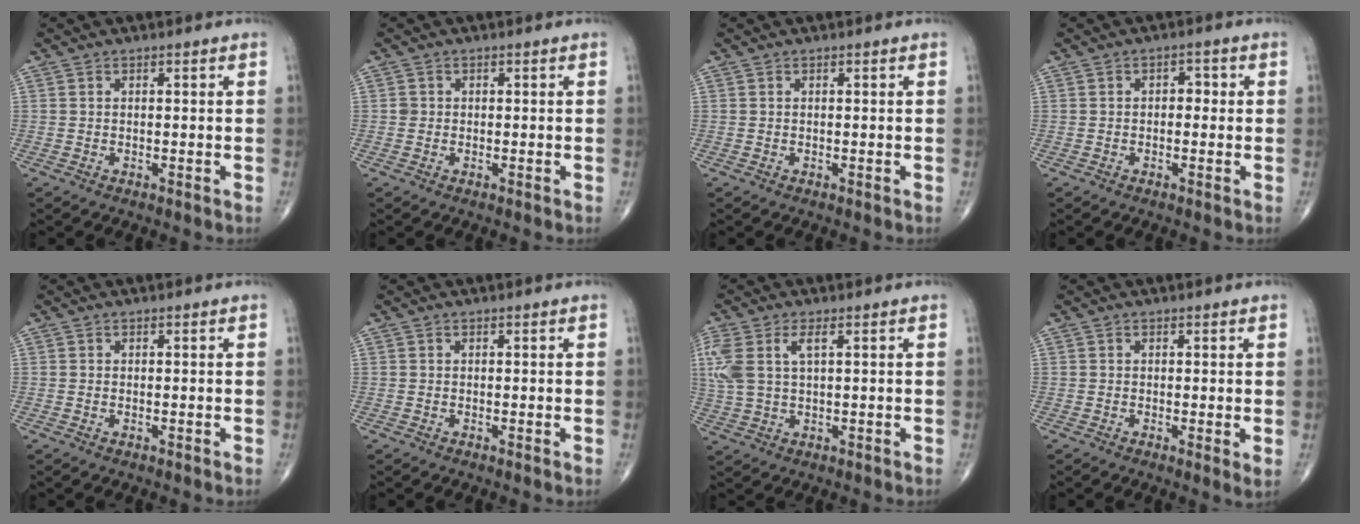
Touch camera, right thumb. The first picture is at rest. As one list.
[{"total": 0.9, "force": [0.0, 0.9, 0.2], "torque": [0.004, 0.003, -0.001]}, {"total": 0.0}, {"total": 2.5, "force": [0.1, 1.6, 1.8], "torque": [-0.011, 0.007, -0.005]}, {"total": 0.0}, {"total": 0.0}, {"total": 8.9, "force": [2.6, 4.3, 7.4], "torque": [-0.193, 0.012, 0.060]}, {"total": 2.0, "force": [0.2, 0.4, 1.9], "torque": [-0.031, -0.008, -0.001]}]